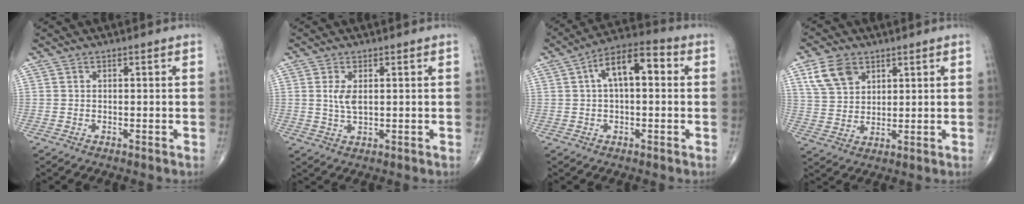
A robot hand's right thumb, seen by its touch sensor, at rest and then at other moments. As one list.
[{"total": 3.6, "force": [0.7, 1.7, 3.1], "torque": [-0.064, -0.006, 0.020]}, {"total": 10.8, "force": [2.1, 5.1, 9.3], "torque": [-0.147, 0.035, 0.023]}, {"total": 8.2, "force": [4.2, 5.5, 4.3], "torque": [-0.067, -0.013, 0.086]}]